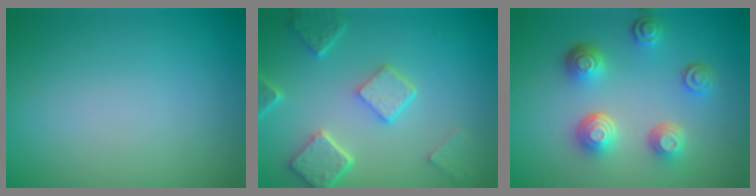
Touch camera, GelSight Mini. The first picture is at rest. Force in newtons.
{"total": 5.0, "press": 3.9, "slide": 3.1}
{"total": 4.5, "press": 3.5, "slide": 2.8}